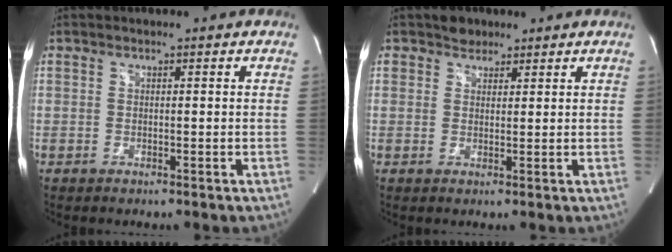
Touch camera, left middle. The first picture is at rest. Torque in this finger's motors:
{"motor_torque": [0.11, -0.04, -0.07, 0.01]}